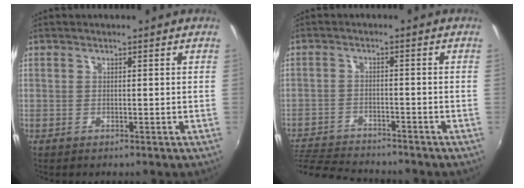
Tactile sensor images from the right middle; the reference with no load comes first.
{"total": 11.3, "force": [-10.5, 2.2, 3.5], "torque": [-0.098, -0.012, -0.180]}